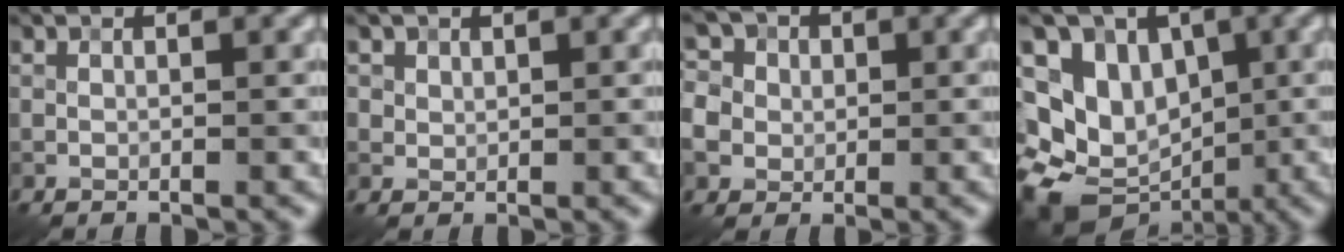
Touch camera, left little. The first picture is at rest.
{"total": 1.3, "force": [0.8, 1.0, 0.2], "torque": [-0.003, -0.008, 0.021]}
{"total": 8.2, "force": [0.7, 7.5, 3.1], "torque": [-0.076, 0.036, -0.016]}
{"total": 11.5, "force": [-2.9, 9.7, 5.5], "torque": [-0.092, -0.002, -0.055]}